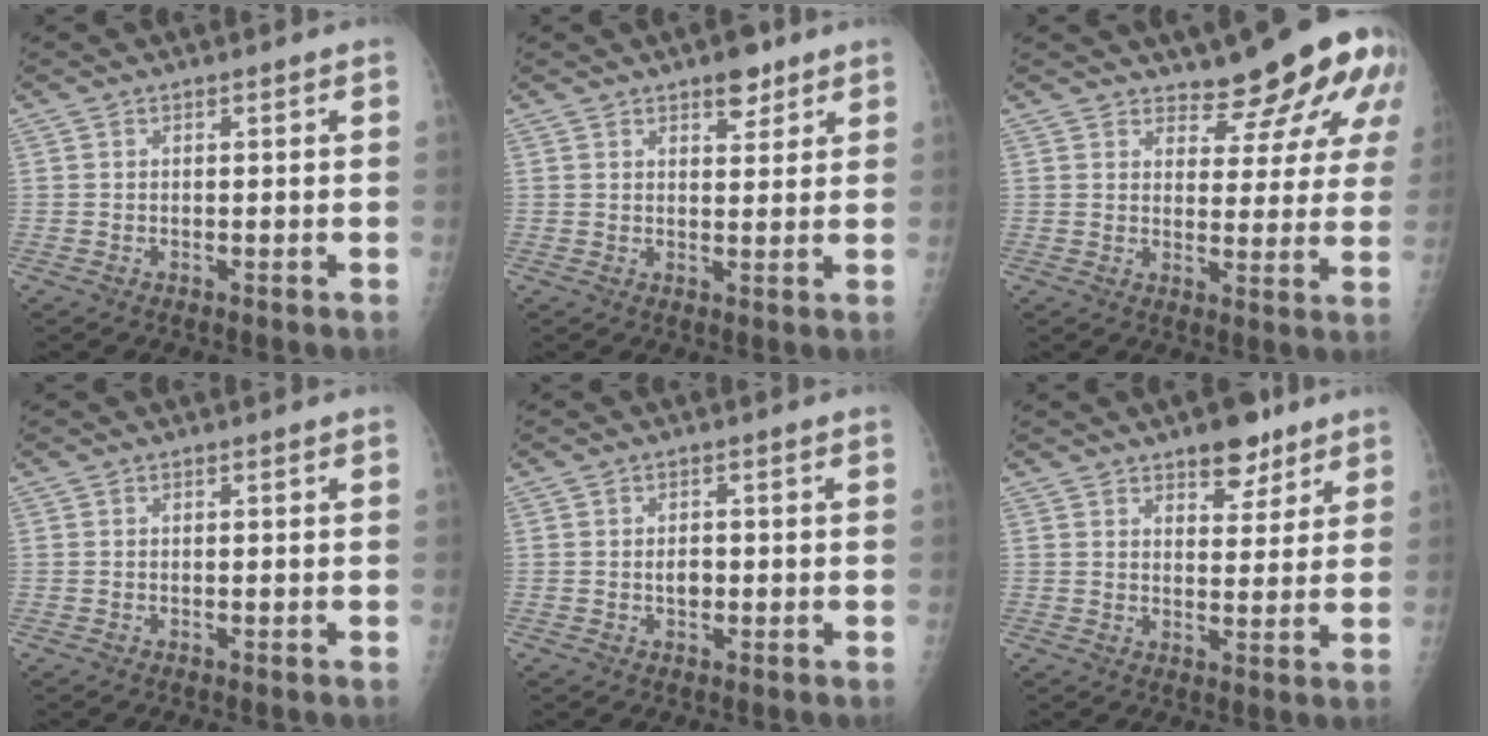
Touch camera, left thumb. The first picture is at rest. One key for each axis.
{"total": 4.5, "fx": 3.0, "fy": 2.1, "fz": 2.5, "tx": -0.016, "ty": -0.016, "tz": 0.042}
{"total": 10.9, "fx": 8.5, "fy": 3.8, "fz": 5.8, "tx": -0.043, "ty": -0.058, "tz": 0.100}
{"total": 0.0}
{"total": 2.0, "fx": -0.3, "fy": 1.4, "fz": 1.4, "tx": -0.015, "ty": 0.003, "tz": -0.003}
{"total": 7.2, "fx": 5.0, "fy": 3.5, "fz": 3.9, "tx": -0.023, "ty": -0.026, "tz": 0.070}